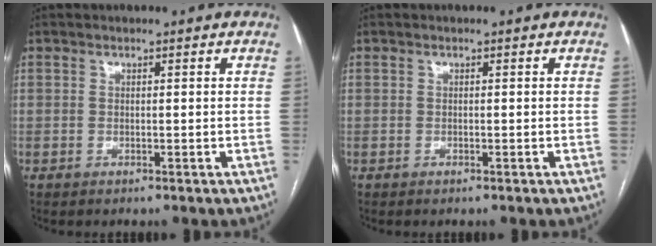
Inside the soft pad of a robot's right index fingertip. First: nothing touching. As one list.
[{"total": 0.0}]